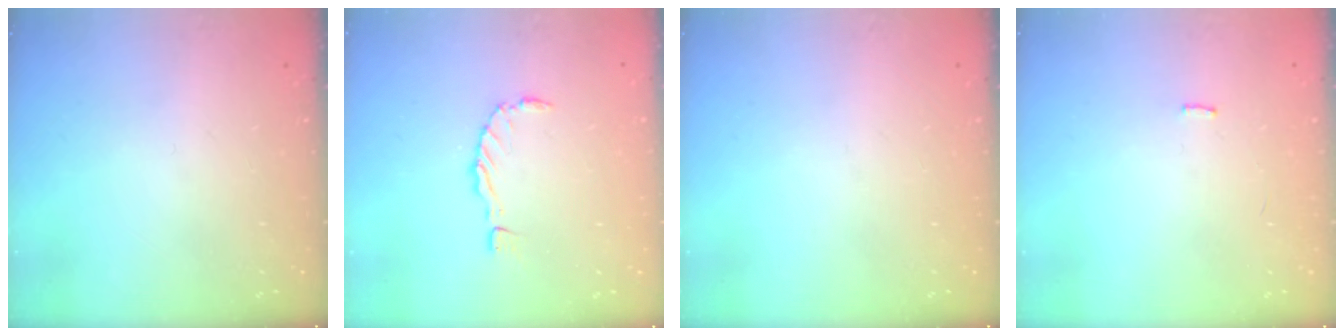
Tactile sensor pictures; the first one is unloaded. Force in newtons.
{"total": 0.0}
{"total": 0.0}
{"total": 3.7, "press": 3.7, "slide": 0.2}